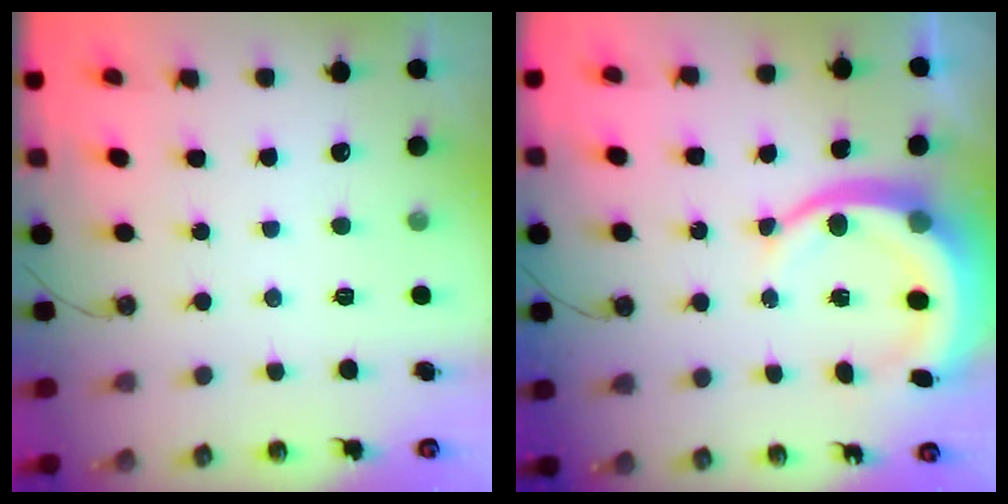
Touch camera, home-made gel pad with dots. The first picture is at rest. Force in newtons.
{"total": 11.3, "press": 11.2, "slide": 1.3}